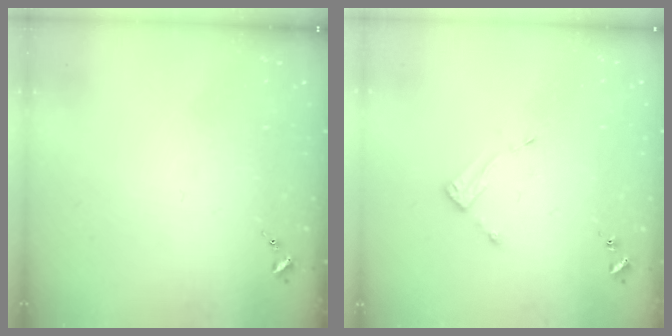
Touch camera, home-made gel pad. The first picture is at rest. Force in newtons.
{"total": 3.5, "press": 3.5, "slide": 0.1}